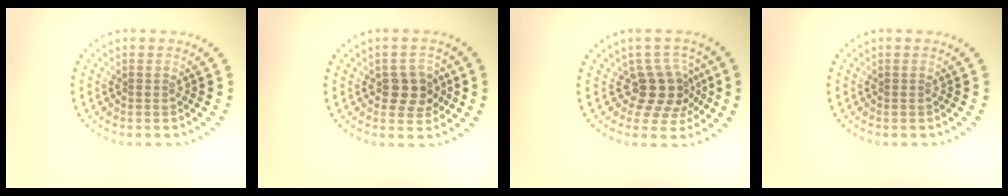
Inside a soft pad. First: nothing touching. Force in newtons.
{"total": 2.8, "press": 2.7, "slide": 0.8}
{"total": 3.7, "press": 2.8, "slide": 2.4}
{"total": 0.0}